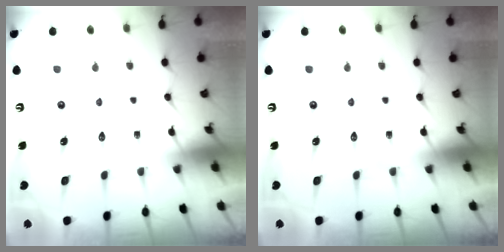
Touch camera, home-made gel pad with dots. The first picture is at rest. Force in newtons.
{"total": 0.0}